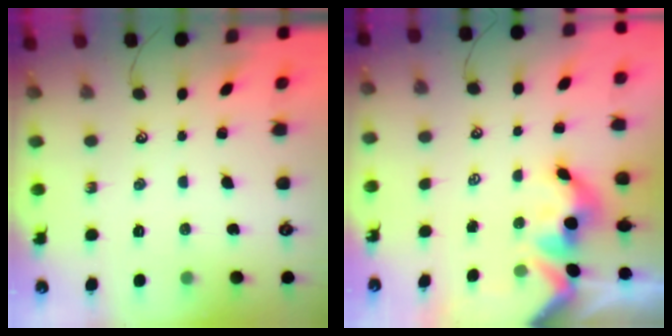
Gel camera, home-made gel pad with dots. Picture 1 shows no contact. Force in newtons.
{"total": 2.0, "press": 1.9, "slide": 0.7}